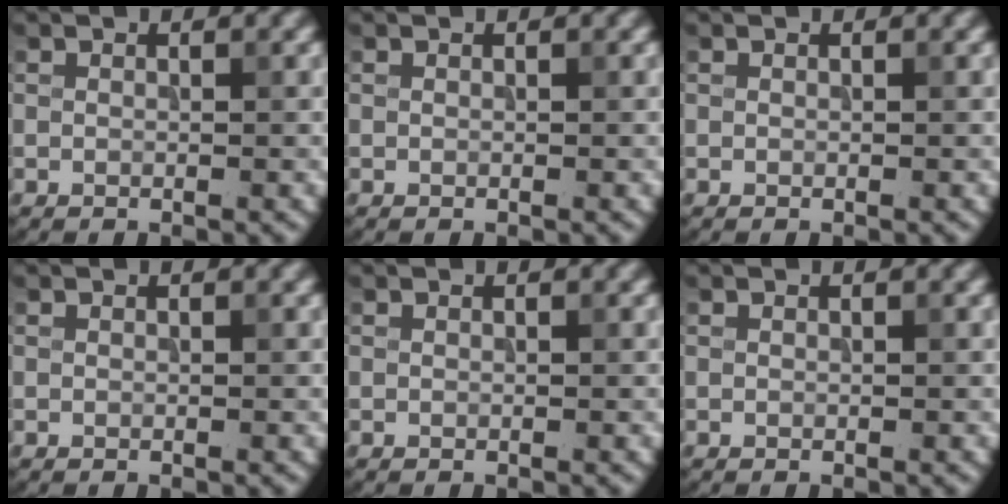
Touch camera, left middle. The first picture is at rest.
{"total": 0.0}
{"total": 0.0}
{"total": 0.0}
{"total": 0.0}
{"total": 0.0}